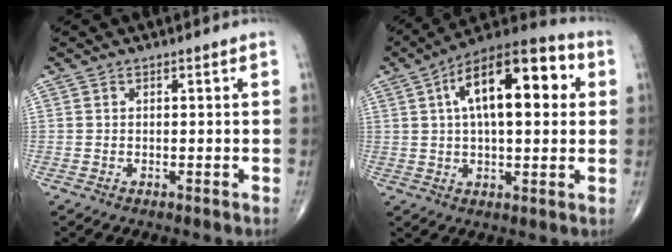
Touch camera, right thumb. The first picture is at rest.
{"total": 19.4, "force": [4.8, 8.7, 16.7], "torque": [-0.240, 0.023, 0.063]}